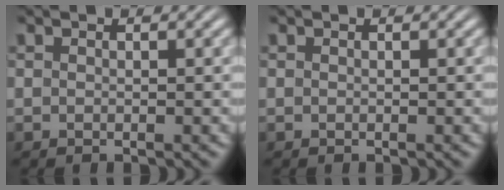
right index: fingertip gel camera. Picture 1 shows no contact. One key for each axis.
{"total": 0.0}